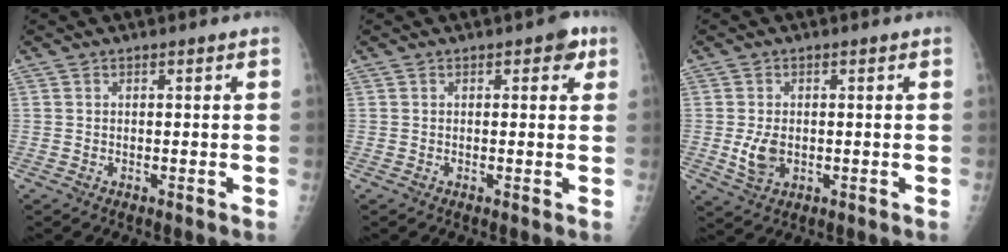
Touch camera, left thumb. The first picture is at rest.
{"total": 3.1, "force": [1.4, 1.7, 2.1], "torque": [-0.004, 0.000, 0.010]}
{"total": 4.7, "force": [-0.4, 3.1, 3.5], "torque": [-0.064, -0.008, 0.000]}